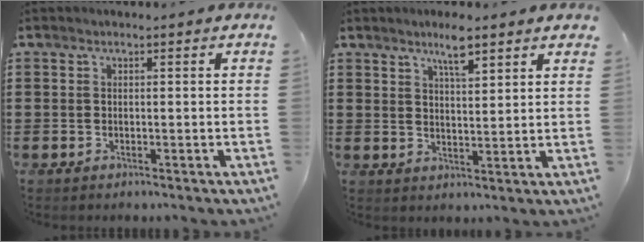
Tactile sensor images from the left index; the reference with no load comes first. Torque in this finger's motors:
{"motor_torque": [0.43, 0.45, 0.27, 0.04]}